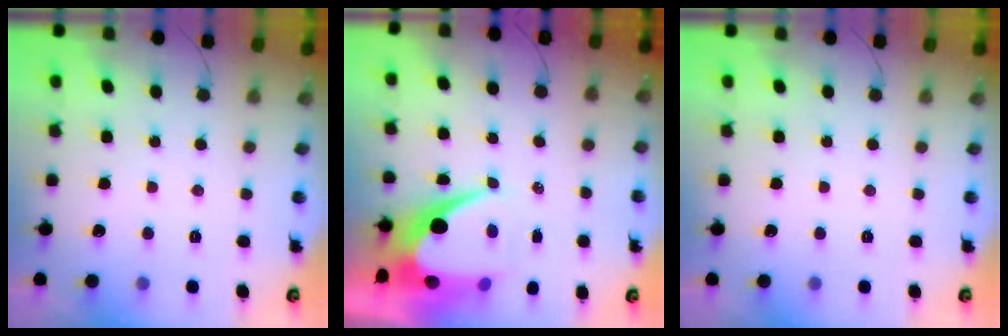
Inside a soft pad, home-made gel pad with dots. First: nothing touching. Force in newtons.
{"total": 11.6, "press": 11.6, "slide": 0.7}
{"total": 0.0}